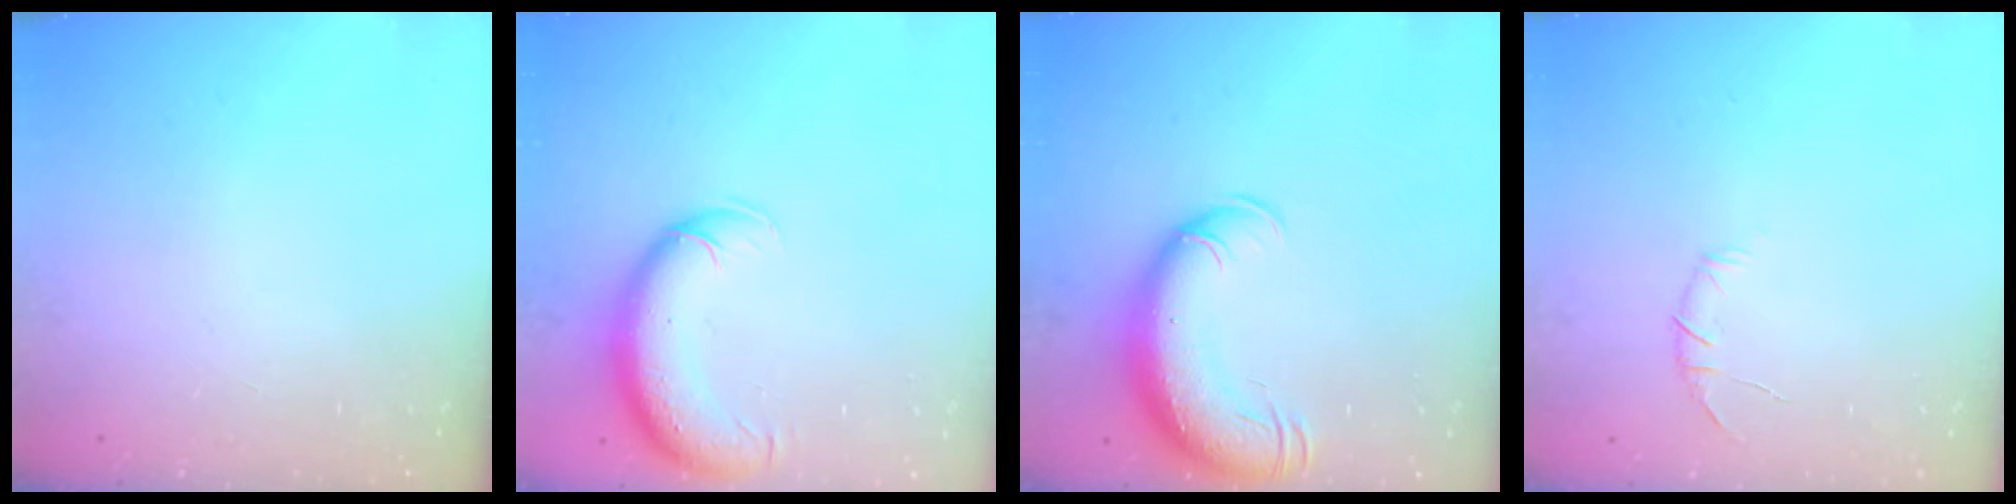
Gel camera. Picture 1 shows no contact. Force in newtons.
{"total": 11.0, "press": 10.6, "slide": 2.8}
{"total": 15.1, "press": 14.7, "slide": 3.6}
{"total": 6.0, "press": 5.8, "slide": 1.5}